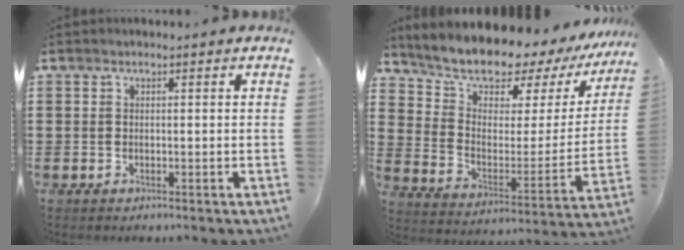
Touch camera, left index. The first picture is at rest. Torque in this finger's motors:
{"motor_torque": [2.14, 0.00, 1.05, 0.21]}